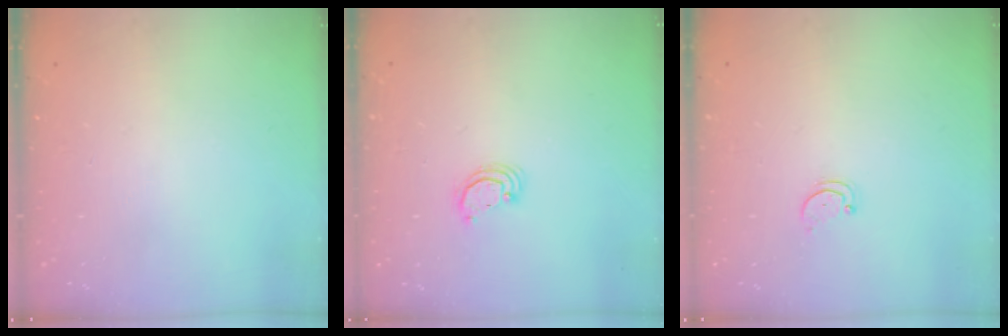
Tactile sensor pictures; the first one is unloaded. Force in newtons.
{"total": 2.8, "press": 2.8, "slide": 0.2}
{"total": 1.6, "press": 1.6, "slide": 0.4}